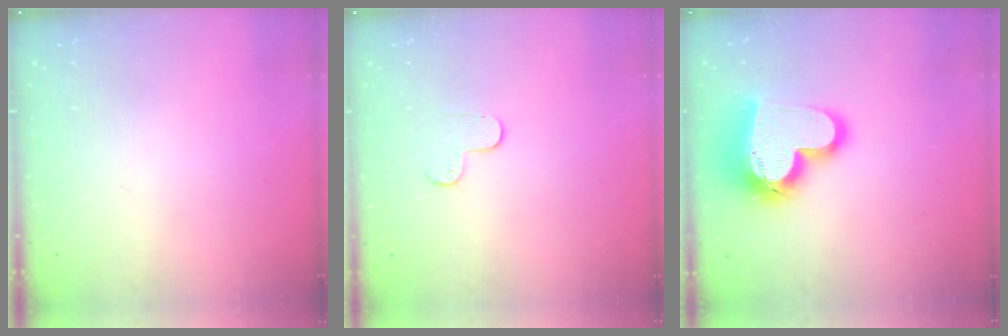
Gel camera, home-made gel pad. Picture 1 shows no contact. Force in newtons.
{"total": 5.9, "press": 5.9, "slide": 0.5}
{"total": 17.4, "press": 17.4, "slide": 1.3}